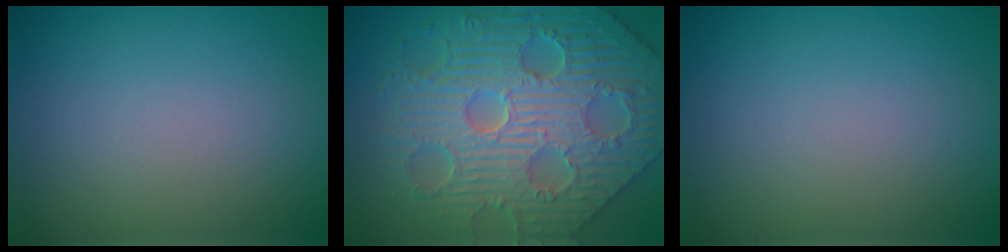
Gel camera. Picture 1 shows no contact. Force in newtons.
{"total": 9.6, "press": 7.6, "slide": 5.8}
{"total": 0.0}